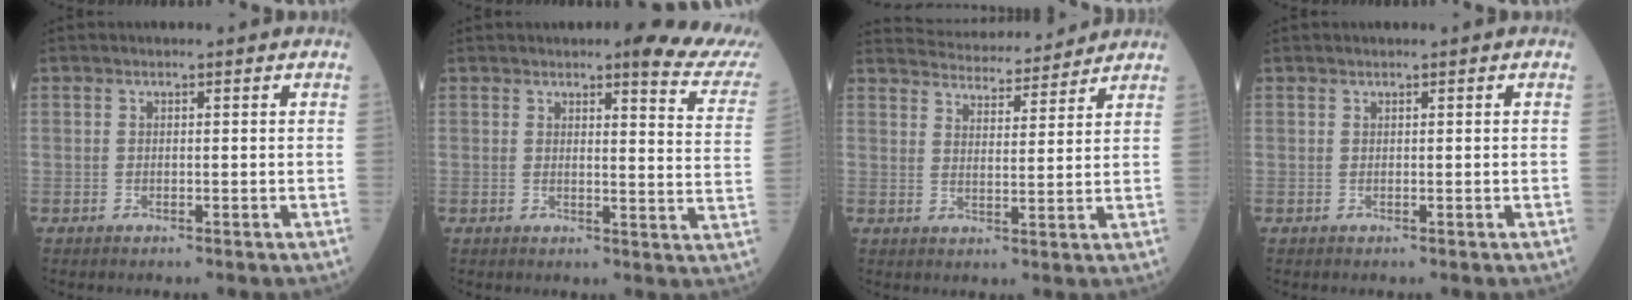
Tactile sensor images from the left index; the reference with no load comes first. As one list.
[{"total": 10.3, "force": [8.8, 0.7, 5.3], "torque": [-0.051, -0.046, 0.075]}, {"total": 14.0, "force": [13.5, 2.1, 3.0], "torque": [-0.045, 0.022, 0.194]}, {"total": 0.0}]